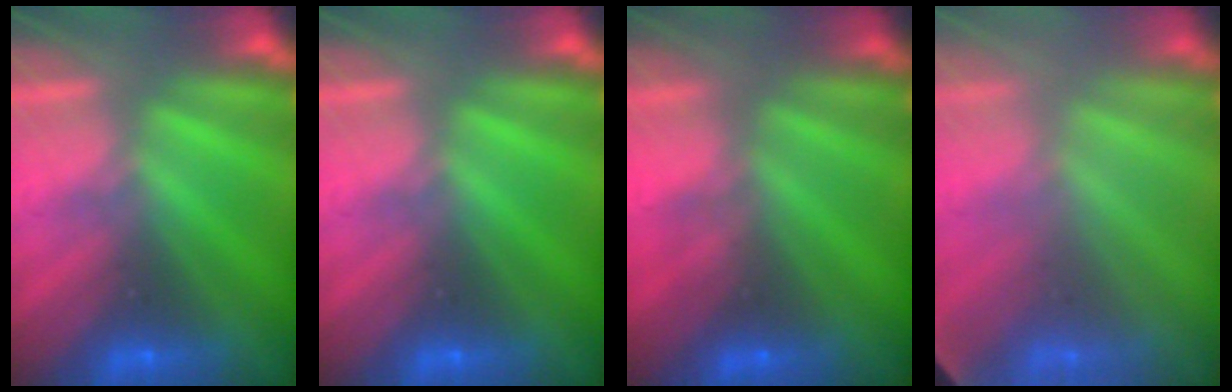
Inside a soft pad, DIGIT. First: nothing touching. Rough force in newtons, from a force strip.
{"total": 0.0}
{"total": 2.1}
{"total": 1.8}